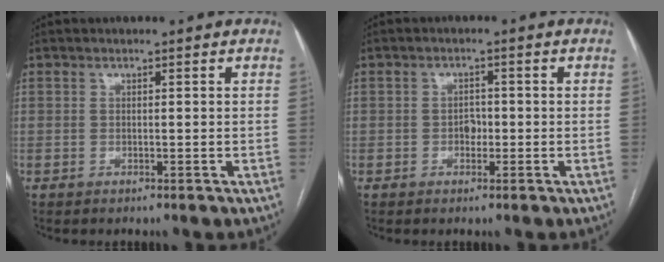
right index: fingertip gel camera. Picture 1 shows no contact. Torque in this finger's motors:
{"motor_torque": [0.15, 0.01, 0.00, 0.02]}